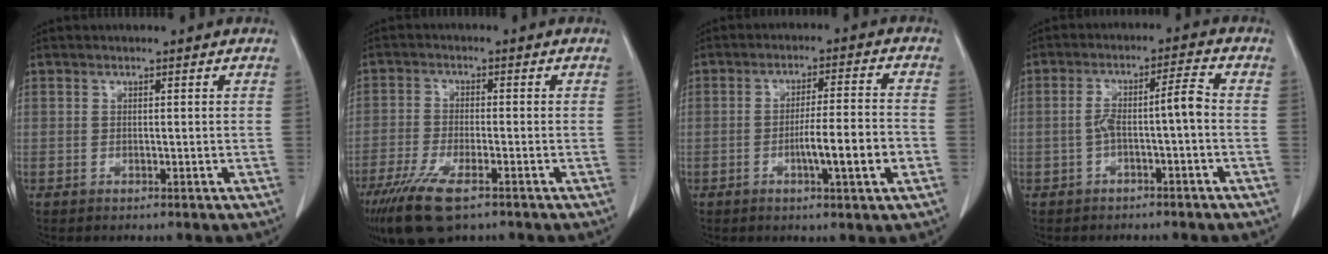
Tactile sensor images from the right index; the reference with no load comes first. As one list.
[{"total": 9.7, "force": [-6.4, 2.4, 6.9], "torque": [-0.131, -0.023, -0.107]}, {"total": 8.4, "force": [-2.7, 0.0, 7.9], "torque": [-0.124, 0.000, -0.043]}, {"total": 5.3, "force": [-1.3, 0.3, 5.2], "torque": [-0.098, 0.027, -0.017]}]